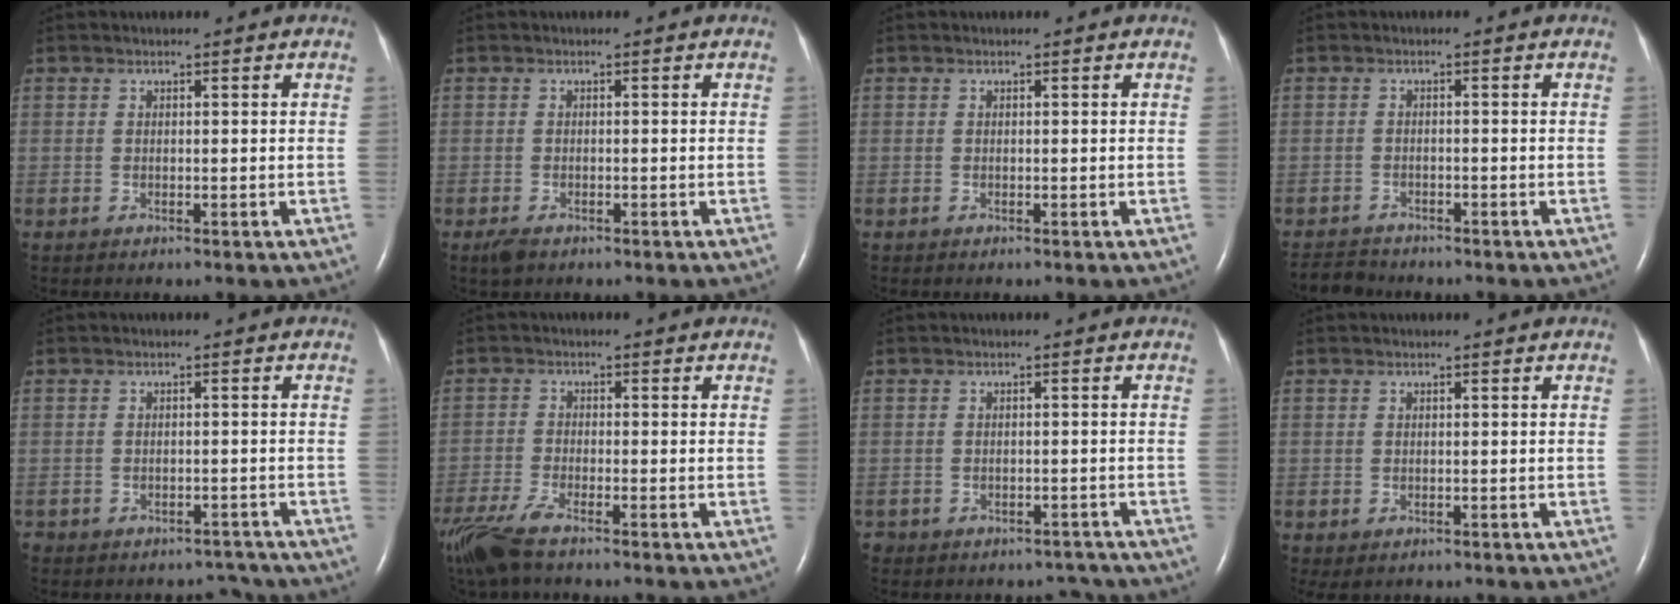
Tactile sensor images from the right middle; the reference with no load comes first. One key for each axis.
{"total": 1.7, "fx": -1.1, "fy": 0.8, "fz": 1.1, "tx": -0.028, "ty": -0.003, "tz": -0.017}
{"total": 0.0}
{"total": 2.9, "fx": -2.8, "fy": 0.6, "fz": -0.4, "tx": 0.002, "ty": -0.012, "tz": -0.050}
{"total": 4.5, "fx": -4.0, "fy": 2.0, "fz": -0.4, "tx": 0.013, "ty": 0.010, "tz": -0.060}
{"total": 8.2, "fx": -6.4, "fy": 1.3, "fz": 4.9, "tx": -0.108, "ty": -0.023, "tz": -0.124}
{"total": 4.7, "fx": -4.0, "fy": 2.4, "fz": -0.3, "tx": 0.013, "ty": 0.013, "tz": -0.057}
{"total": 0.8, "fx": -0.3, "fy": 0.5, "fz": 0.4, "tx": -0.011, "ty": -0.001, "tz": 0.002}